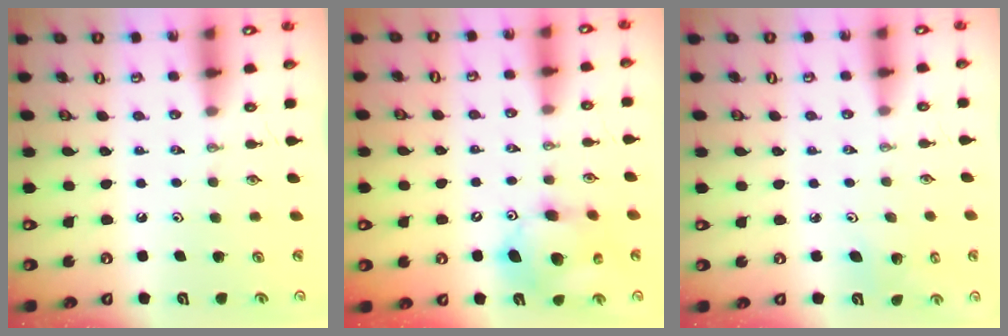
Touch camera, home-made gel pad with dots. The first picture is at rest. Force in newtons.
{"total": 12.8, "press": 12.6, "slide": 2.2}
{"total": 2.8, "press": 2.8, "slide": 0.4}